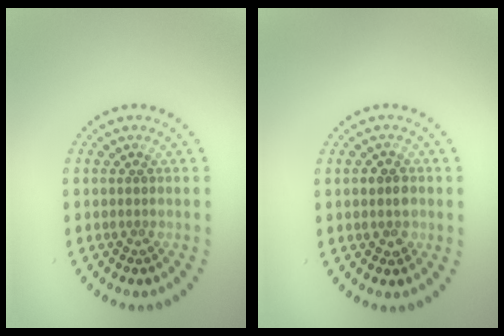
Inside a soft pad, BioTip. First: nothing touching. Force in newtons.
{"total": 1.9, "press": 1.8, "slide": 0.5}